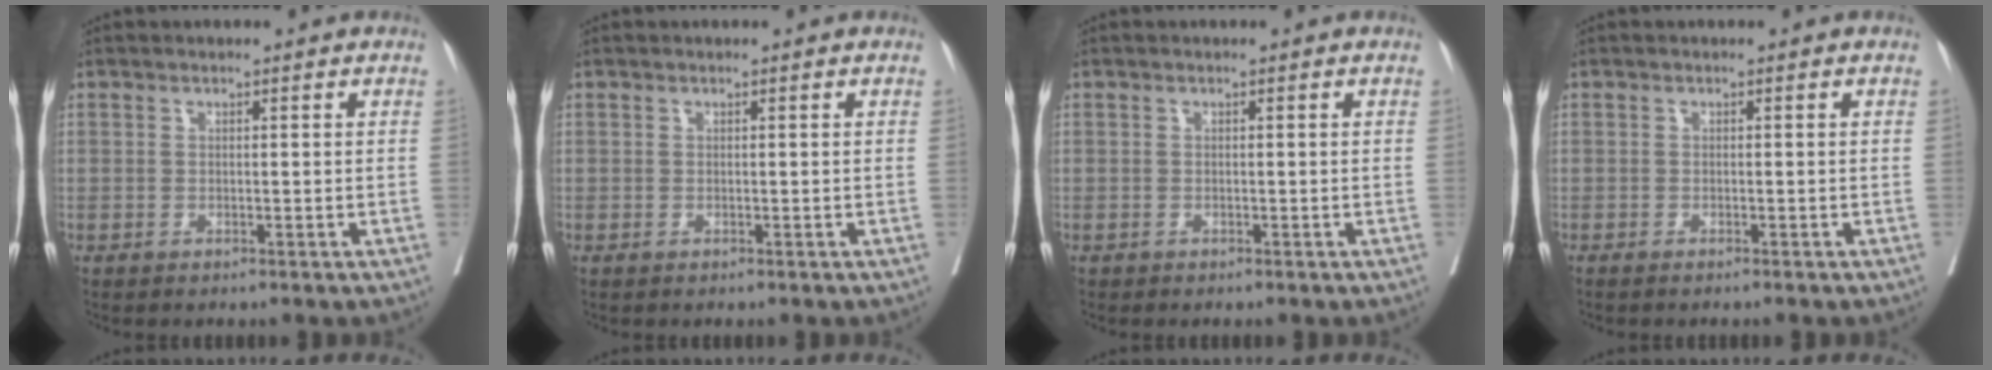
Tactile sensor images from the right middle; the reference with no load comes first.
{"total": 0.0}
{"total": 0.0}
{"total": 1.7, "force": [-1.5, -0.2, 0.9], "torque": [-0.012, 0.000, -0.015]}